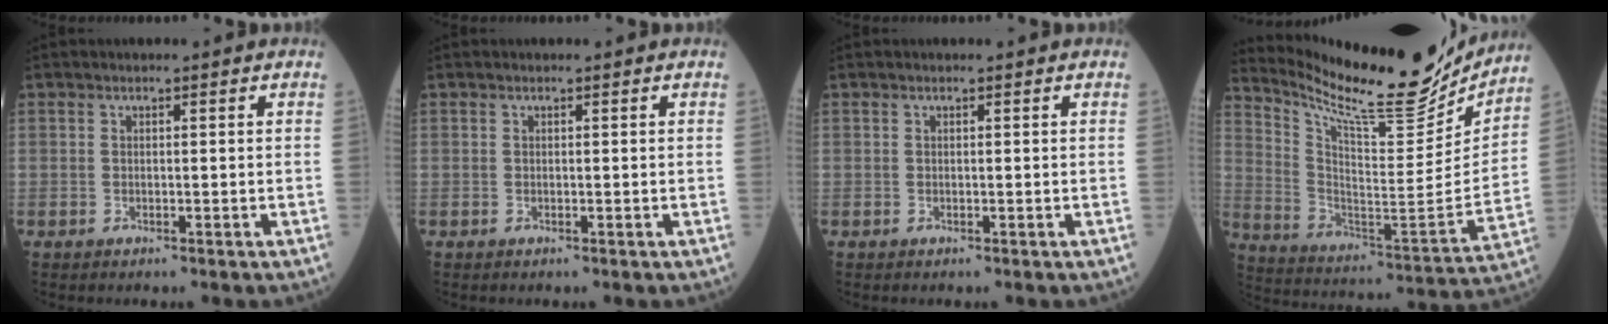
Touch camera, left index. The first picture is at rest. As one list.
[{"total": 0.0}, {"total": 0.0}, {"total": 21.3, "force": [19.4, 3.1, 8.3], "torque": [-0.158, -0.057, 0.298]}]